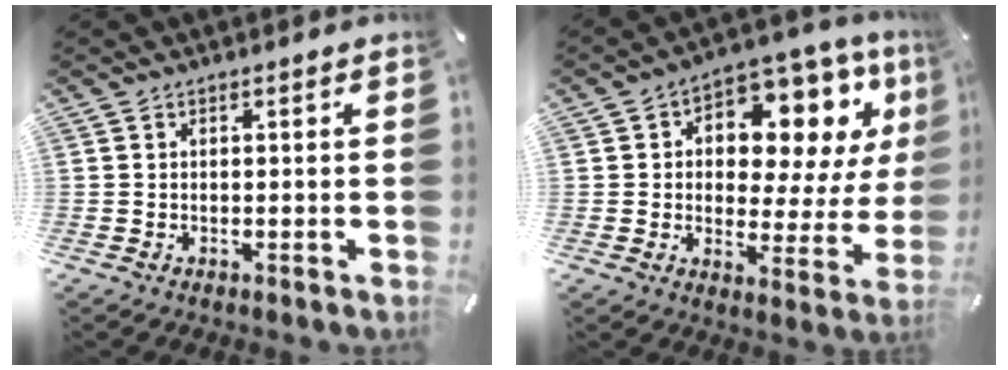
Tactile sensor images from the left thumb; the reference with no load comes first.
{"total": 11.8, "force": [5.5, 7.8, 6.8], "torque": [-0.089, -0.057, 0.093]}